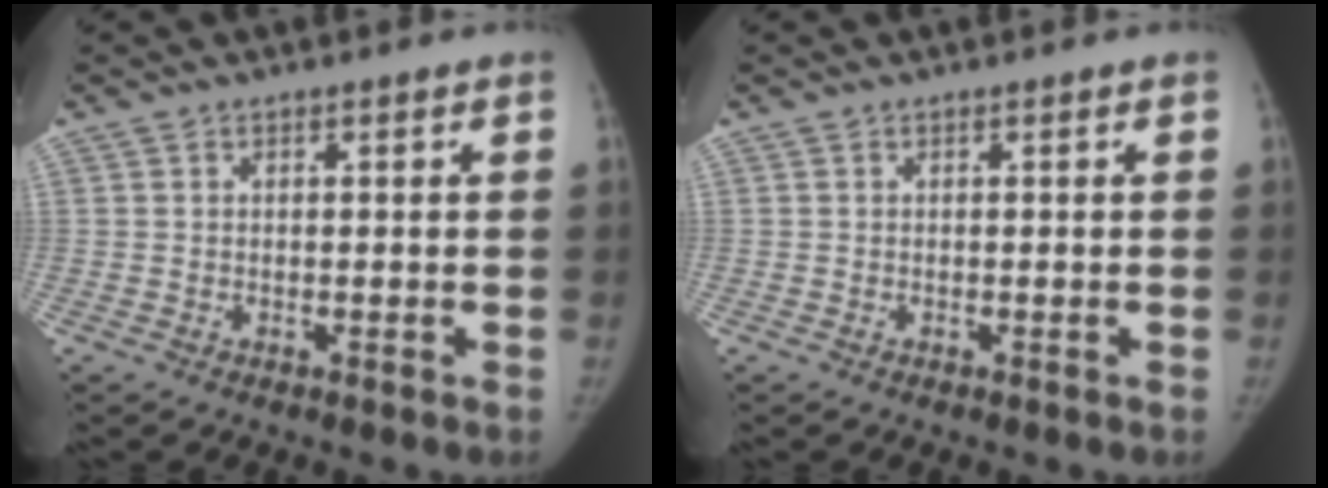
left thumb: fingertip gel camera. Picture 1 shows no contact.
{"total": 0.0}